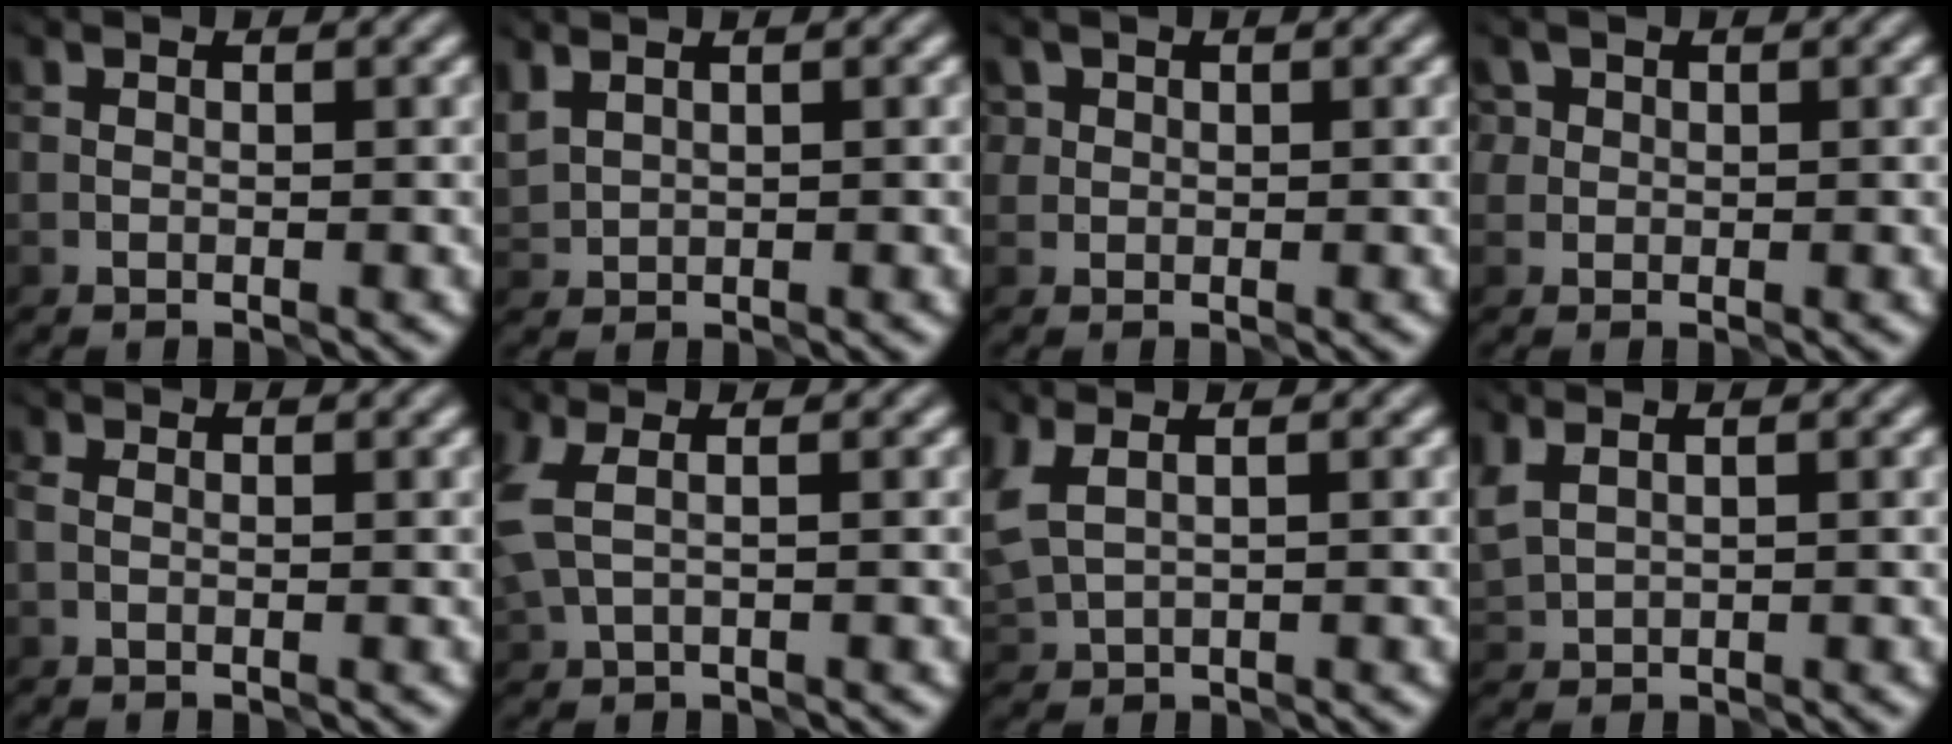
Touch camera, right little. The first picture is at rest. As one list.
[{"total": 2.0, "force": [1.0, 1.4, 1.1], "torque": [-0.038, 0.002, 0.029]}, {"total": 1.2, "force": [0.5, 1.1, 0.1], "torque": [-0.006, 0.003, 0.011]}, {"total": 1.8, "force": [0.7, 1.6, 0.5], "torque": [-0.009, 0.007, 0.014]}, {"total": 0.0}, {"total": 2.5, "force": [0.3, 1.3, 2.1], "torque": [-0.075, 0.000, 0.012]}, {"total": 3.4, "force": [1.2, 2.0, 2.5], "torque": [-0.083, -0.002, 0.040]}, {"total": 2.3, "force": [1.0, 1.4, 1.5], "torque": [-0.051, 0.003, 0.030]}]